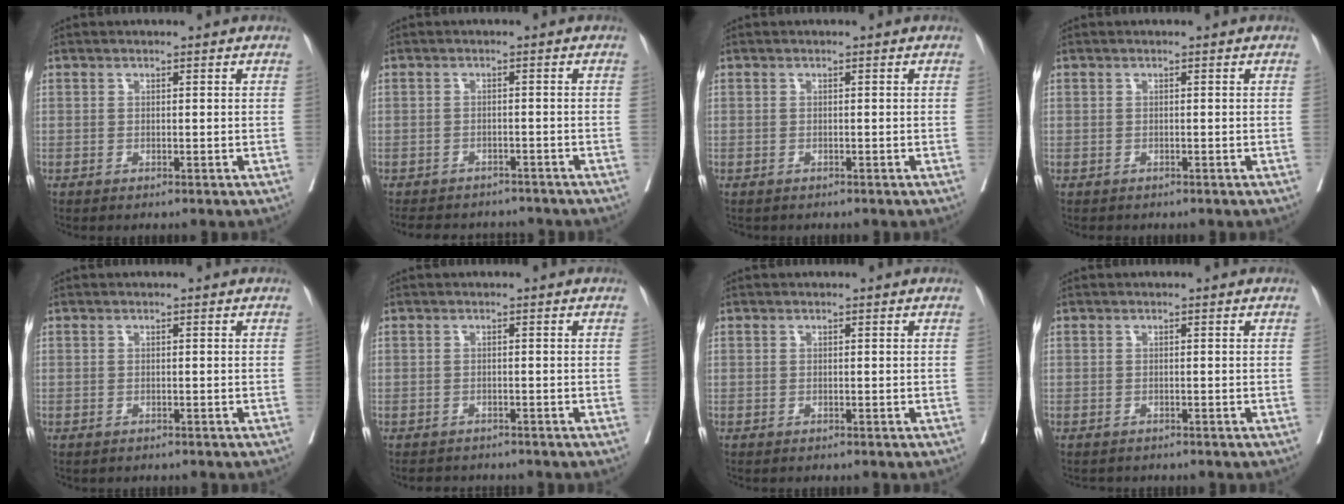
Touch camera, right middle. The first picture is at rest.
{"total": 9.5, "force": [-8.7, 3.2, 2.1], "torque": [-0.034, 0.007, -0.106]}
{"total": 0.7, "force": [-0.6, 0.3, 0.1], "torque": [-0.009, 0.000, -0.010]}
{"total": 0.8, "force": [-0.6, 0.5, 0.1], "torque": [-0.009, 0.001, -0.010]}
{"total": 0.7, "force": [-0.6, 0.3, 0.1], "torque": [-0.010, 0.000, -0.009]}
{"total": 3.3, "force": [-3.0, 1.2, 0.4], "torque": [-0.003, -0.004, -0.043]}
{"total": 0.0}
{"total": 1.9, "force": [-1.7, 0.7, 0.2], "torque": [-0.009, -0.004, -0.025]}